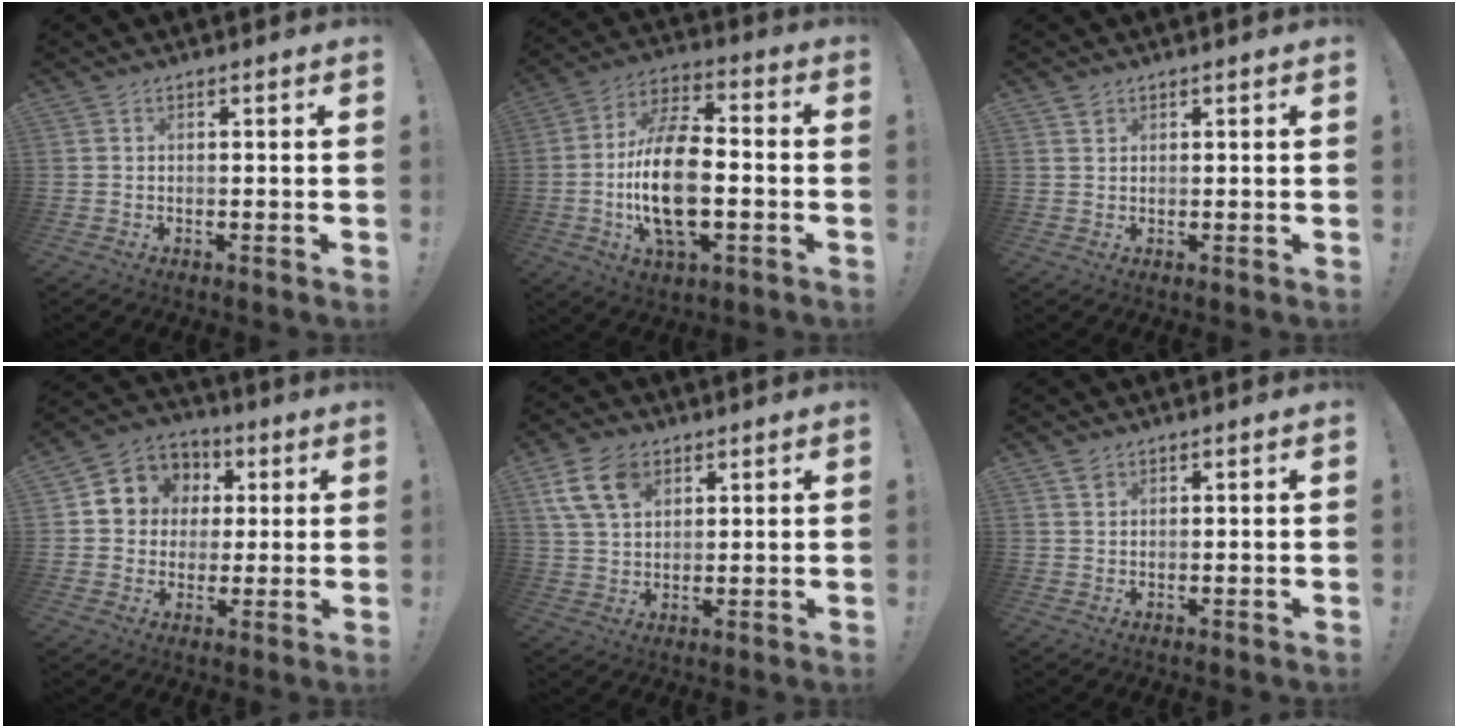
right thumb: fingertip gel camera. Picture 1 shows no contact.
{"total": 18.9, "force": [-3.0, 9.6, 16.0], "torque": [-0.315, 0.001, -0.055]}
{"total": 1.4, "force": [0.9, 1.0, 0.2], "torque": [0.009, -0.007, 0.015]}
{"total": 8.7, "force": [1.3, 8.3, 2.1], "torque": [-0.038, -0.003, 0.033]}
{"total": 11.2, "force": [5.7, 7.2, 6.3], "torque": [-0.123, -0.011, 0.113]}
{"total": 1.7, "force": [1.2, 1.1, 0.5], "torque": [0.004, -0.006, 0.021]}